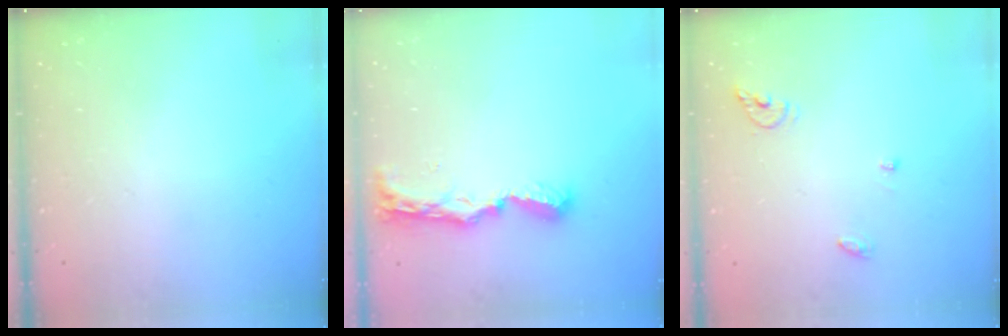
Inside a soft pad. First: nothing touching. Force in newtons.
{"total": 8.7, "press": 8.7, "slide": 0.3}
{"total": 5.7, "press": 5.7, "slide": 0.5}